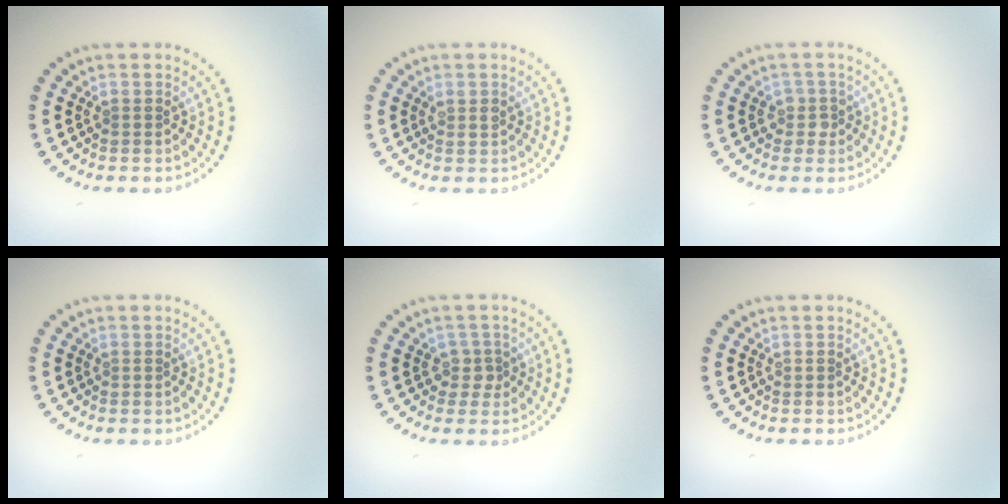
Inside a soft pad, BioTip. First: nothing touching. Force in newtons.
{"total": 0.9, "press": 0.9, "slide": 0.4}
{"total": 1.4, "press": 1.1, "slide": 0.8}
{"total": 0.0}
{"total": 1.5, "press": 1.2, "slide": 1.0}
{"total": 0.0}